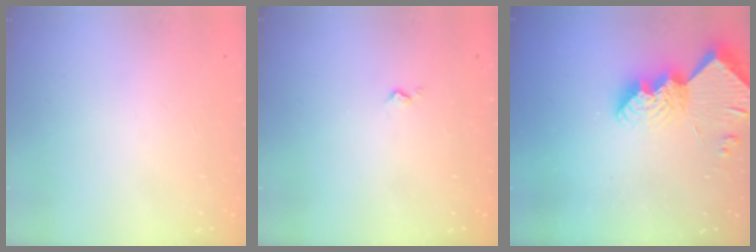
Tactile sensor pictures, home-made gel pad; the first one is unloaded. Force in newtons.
{"total": 2.9, "press": 2.9, "slide": 0.5}
{"total": 13.7, "press": 13.6, "slide": 1.1}